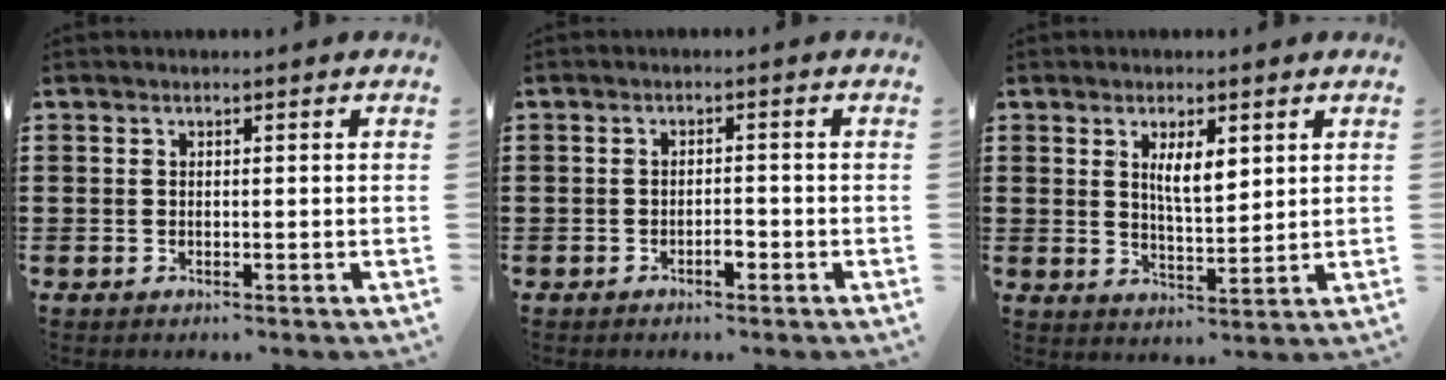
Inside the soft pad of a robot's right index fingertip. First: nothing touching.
{"total": 1.8, "force": [-1.0, 0.5, 1.4], "torque": [-0.028, 0.001, -0.019]}
{"total": 4.7, "force": [2.0, 1.5, 4.0], "torque": [-0.076, 0.002, 0.031]}